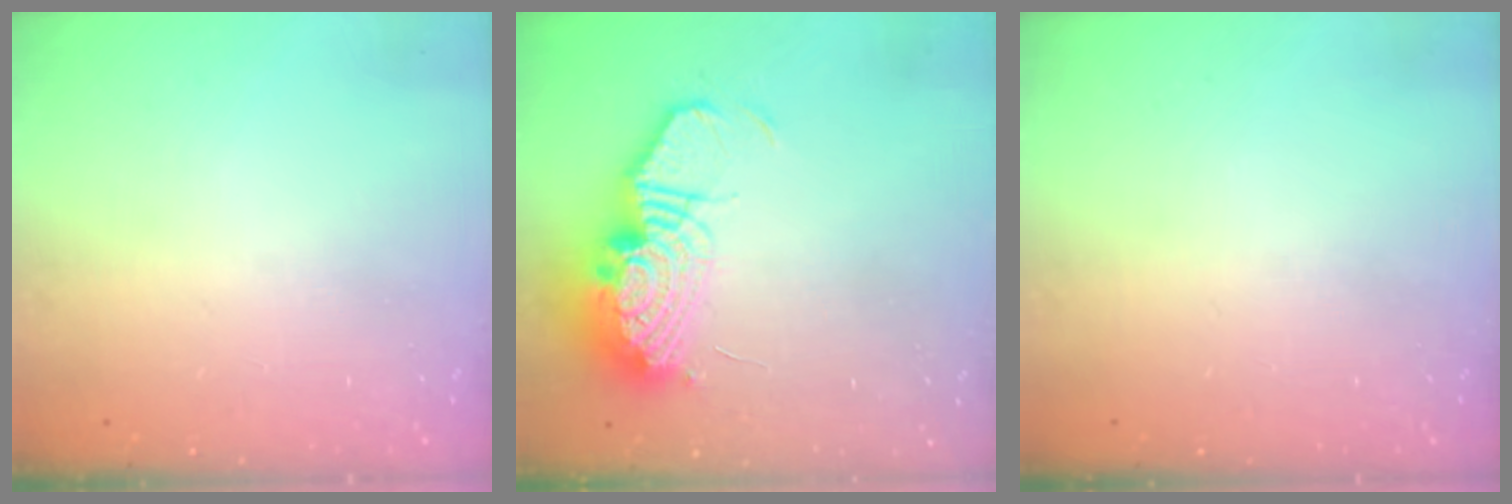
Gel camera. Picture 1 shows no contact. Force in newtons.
{"total": 16.1, "press": 16.0, "slide": 1.3}
{"total": 0.0}